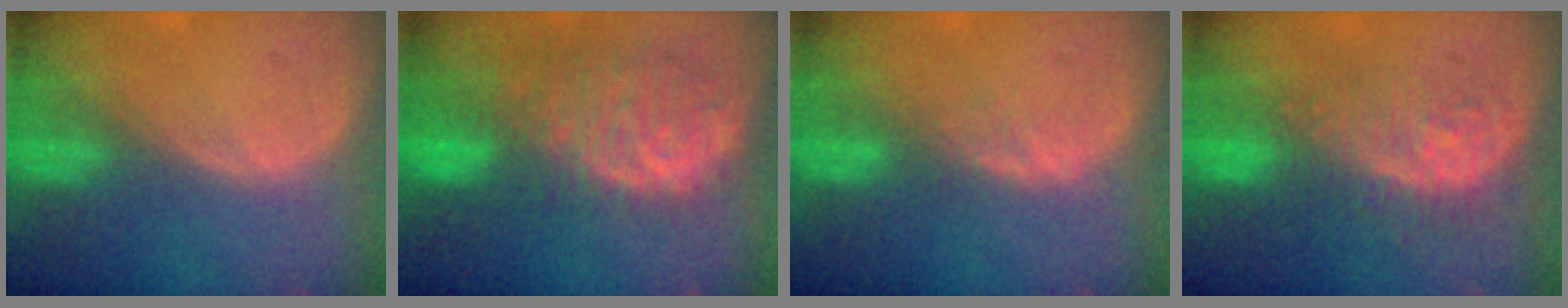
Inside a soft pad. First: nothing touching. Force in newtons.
{"total": 11.2, "press": 9.6, "slide": 5.9}
{"total": 1.4, "press": 1.4, "slide": 0.3}
{"total": 8.9, "press": 8.3, "slide": 3.2}